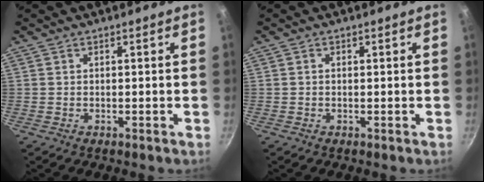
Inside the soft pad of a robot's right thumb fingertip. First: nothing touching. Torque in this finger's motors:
{"motor_torque": [-0.17, -0.43, -0.26, 0.07, -0.02]}